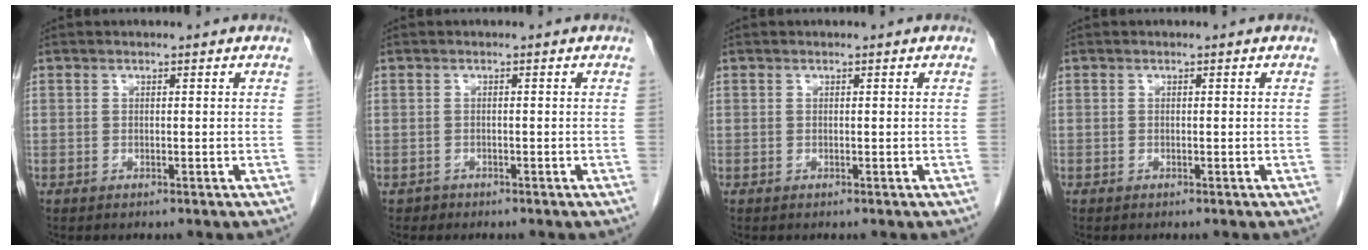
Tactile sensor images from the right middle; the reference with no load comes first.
{"total": 0.7, "force": [-0.5, 0.5, -0.2], "torque": [-0.002, 0.002, -0.011]}
{"total": 0.0}
{"total": 0.0}